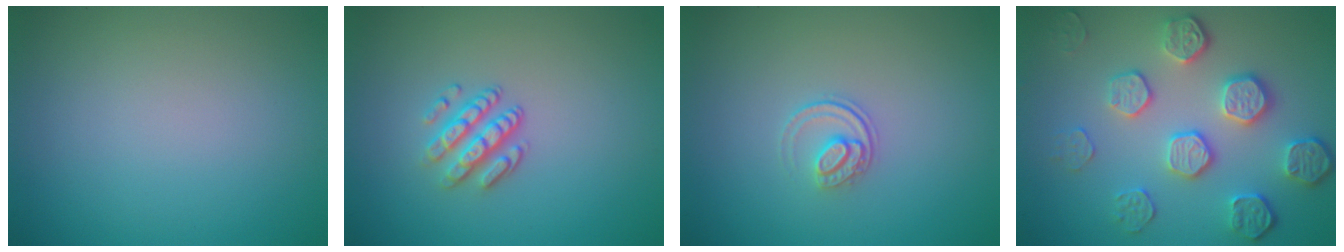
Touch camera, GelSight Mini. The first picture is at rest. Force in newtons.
{"total": 2.9, "press": 2.3, "slide": 1.6}
{"total": 1.5, "press": 1.1, "slide": 1.1}
{"total": 5.1, "press": 4.1, "slide": 3.0}